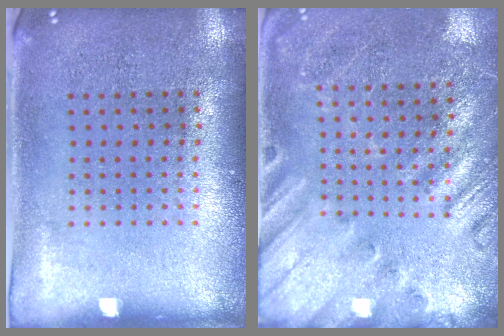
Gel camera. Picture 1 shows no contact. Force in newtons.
{"total": 2.3, "press": 2.0, "slide": 1.0}